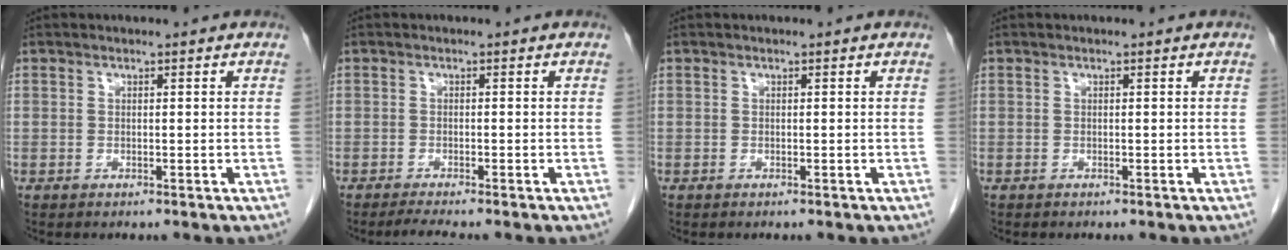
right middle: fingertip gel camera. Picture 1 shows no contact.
{"total": 2.2, "force": [-1.9, -0.4, 1.0], "torque": [-0.026, -0.008, -0.036]}
{"total": 0.0}
{"total": 0.0}